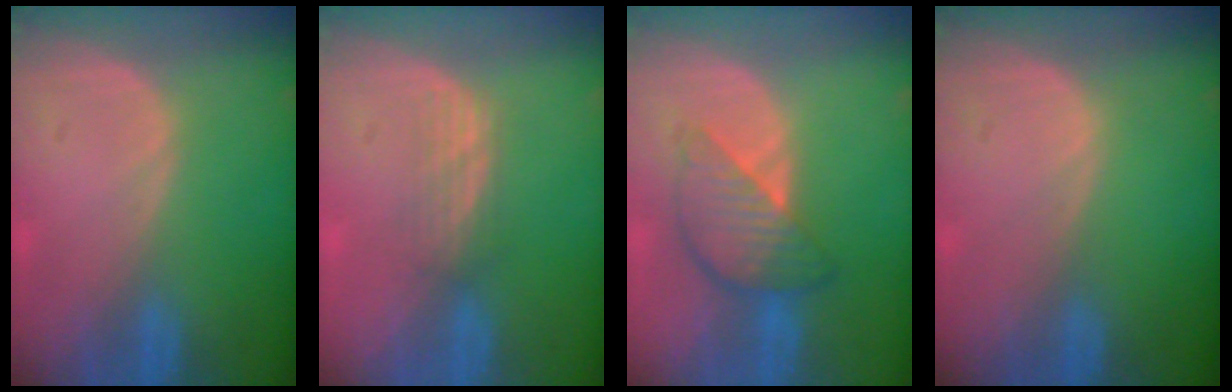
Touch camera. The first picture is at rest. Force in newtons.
{"total": 2.8, "press": 2.6, "slide": 1.0}
{"total": 6.3, "press": 6.3, "slide": 0.2}
{"total": 0.0}